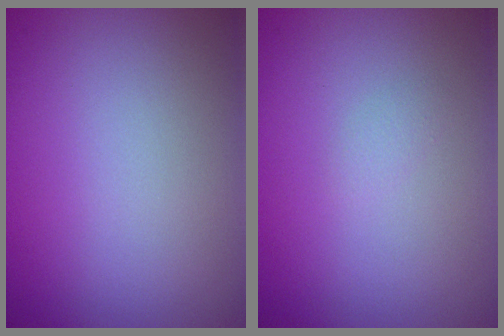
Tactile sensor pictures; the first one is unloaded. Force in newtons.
{"total": 0.5, "press": 0.5, "slide": 0.0}